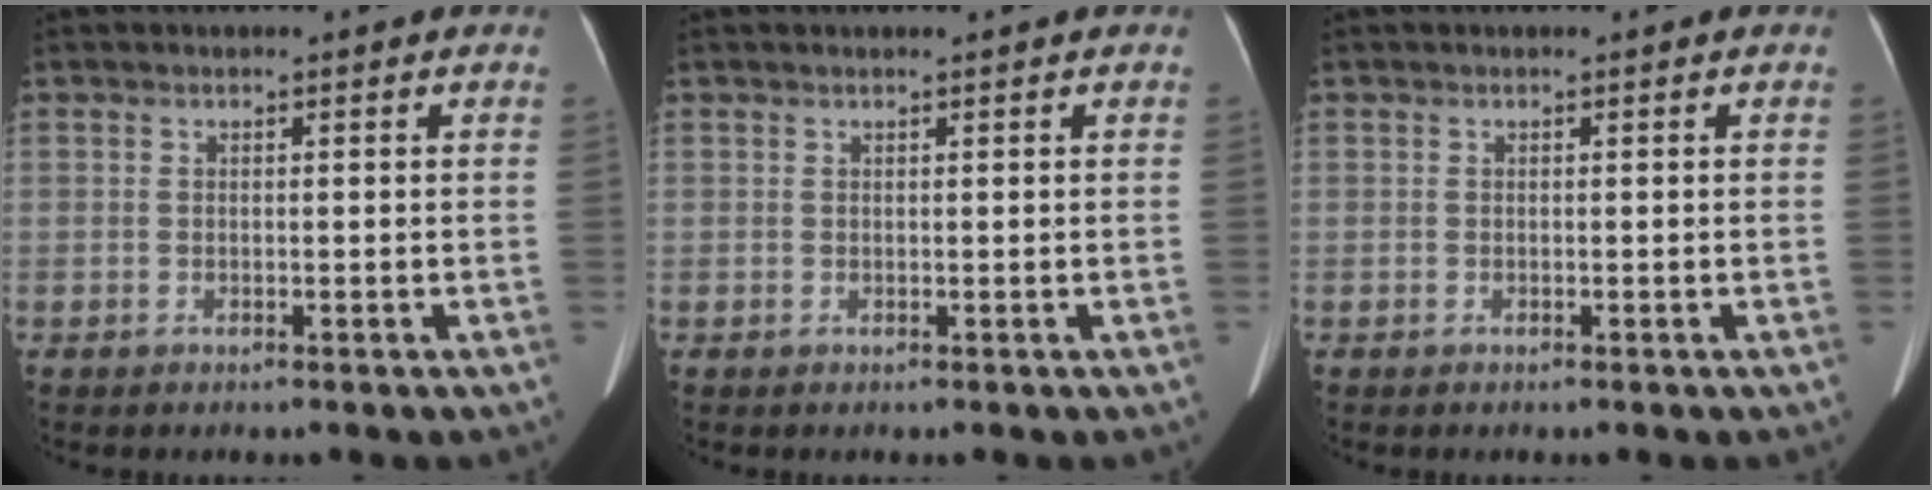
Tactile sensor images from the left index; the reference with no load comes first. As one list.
[{"total": 0.7, "force": [-0.7, -0.2, -0.1], "torque": [-0.001, 0.005, 0.000]}, {"total": 0.0}]